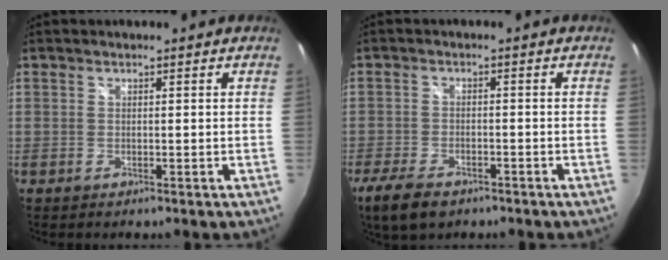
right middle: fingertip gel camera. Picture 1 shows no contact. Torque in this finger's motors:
{"motor_torque": [0.71, -0.63, 0.05, 0.03]}